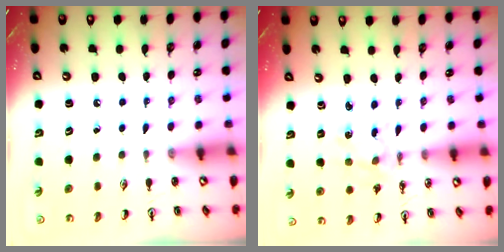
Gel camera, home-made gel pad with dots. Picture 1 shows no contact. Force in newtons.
{"total": 1.2, "press": 1.2, "slide": 0.1}